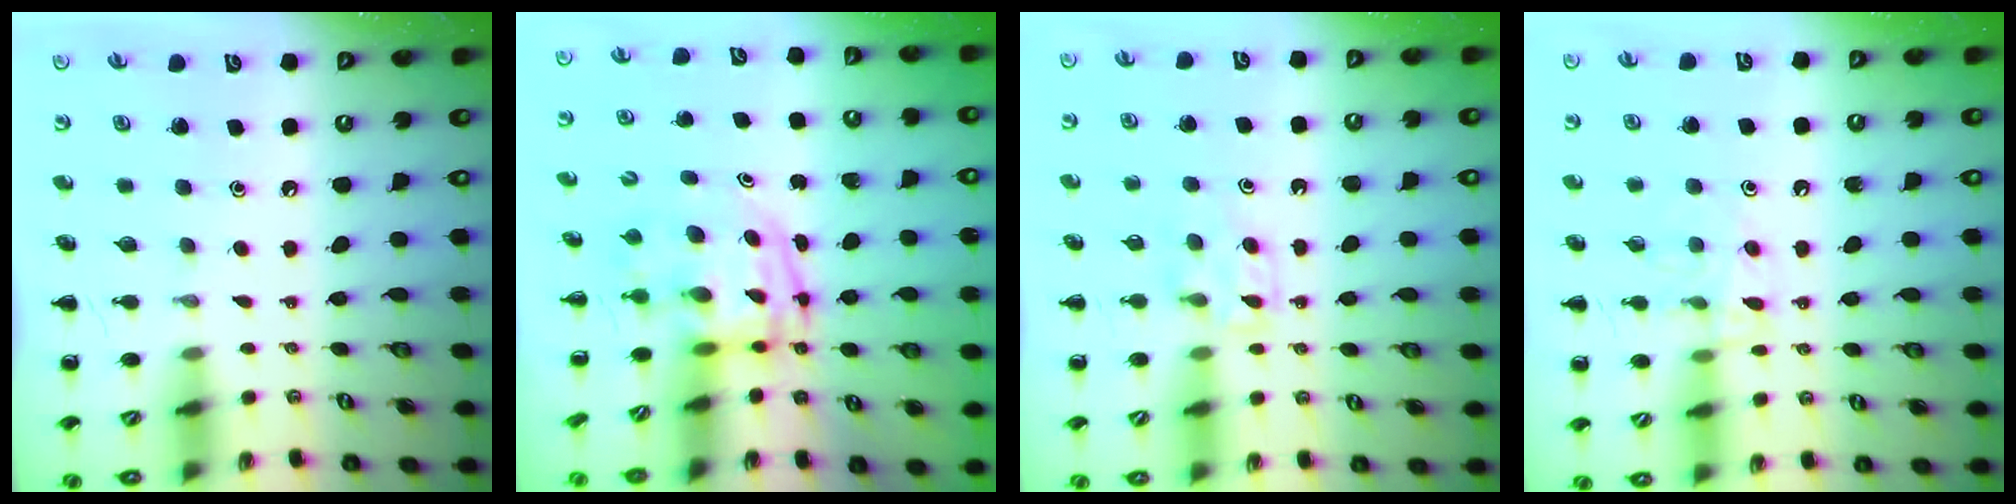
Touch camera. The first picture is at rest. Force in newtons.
{"total": 3.8, "press": 3.8, "slide": 0.6}
{"total": 6.3, "press": 6.1, "slide": 1.6}
{"total": 9.9, "press": 9.8, "slide": 1.1}